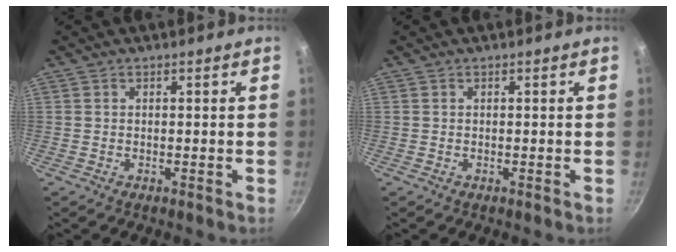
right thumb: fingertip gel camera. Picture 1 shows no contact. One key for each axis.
{"total": 0.0}